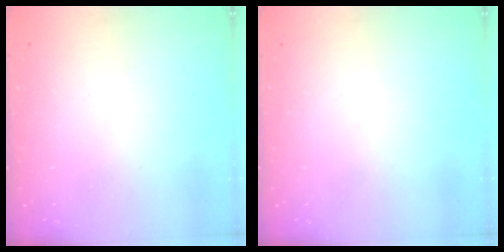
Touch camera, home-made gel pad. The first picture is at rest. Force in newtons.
{"total": 0.0}